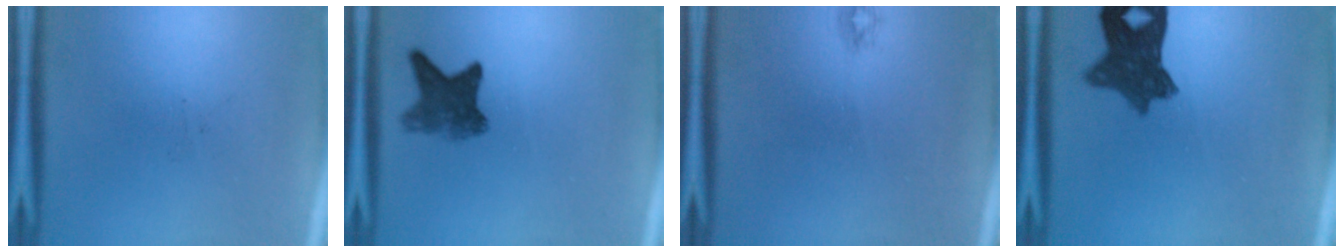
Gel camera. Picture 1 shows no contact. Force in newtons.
{"total": 5.8}
{"total": 0.6}
{"total": 9.2}